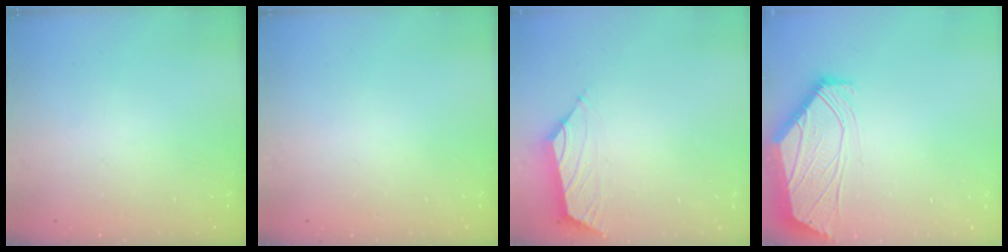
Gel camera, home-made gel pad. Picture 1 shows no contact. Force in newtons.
{"total": 0.0}
{"total": 1.7, "press": 1.6, "slide": 0.6}
{"total": 0.8, "press": 0.8, "slide": 0.1}